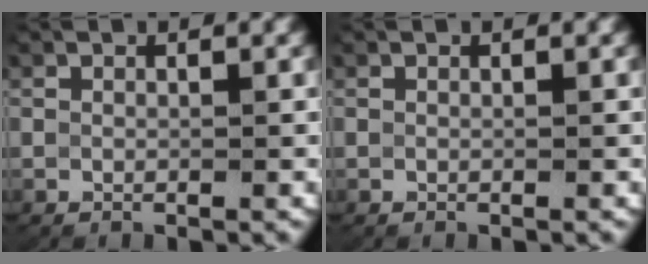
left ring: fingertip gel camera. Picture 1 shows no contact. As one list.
[{"total": 0.8, "force": [0.0, -0.7, -0.3], "torque": [0.001, -0.010, 0.010]}]